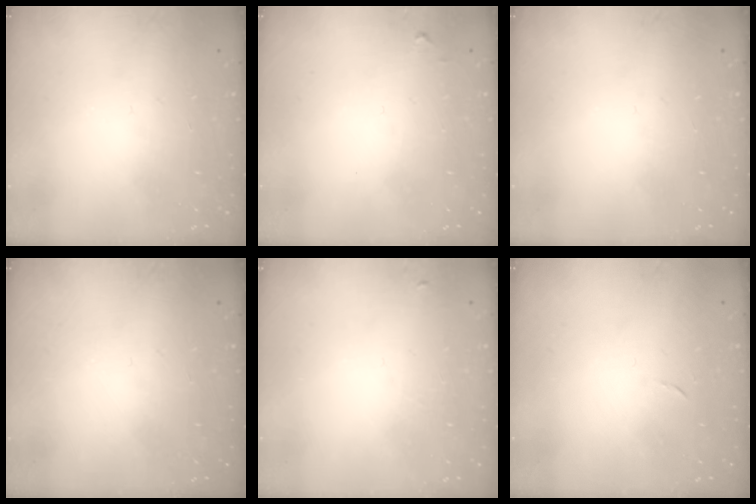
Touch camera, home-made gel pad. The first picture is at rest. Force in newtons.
{"total": 3.9, "press": 3.9, "slide": 0.6}
{"total": 0.0}
{"total": 0.0}
{"total": 3.9, "press": 3.8, "slide": 0.6}
{"total": 2.3, "press": 2.3, "slide": 0.4}